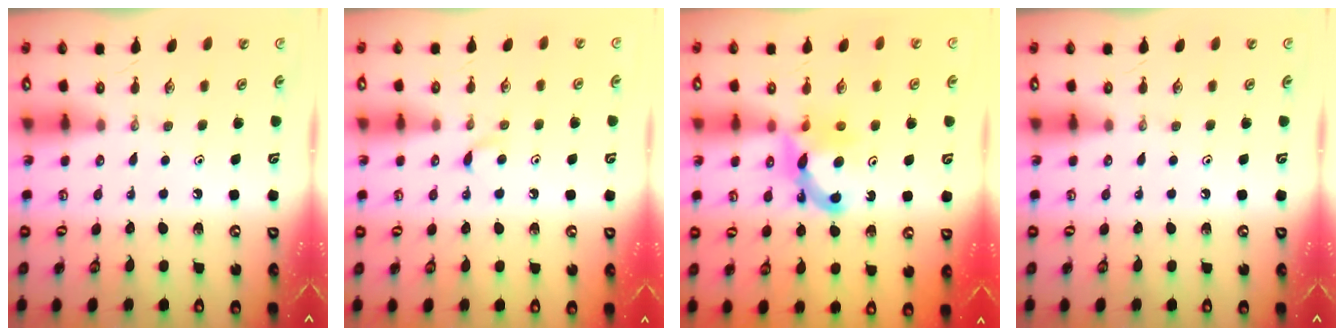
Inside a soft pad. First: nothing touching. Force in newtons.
{"total": 4.2, "press": 4.2, "slide": 0.5}
{"total": 7.5, "press": 7.5, "slide": 0.5}
{"total": 0.0}